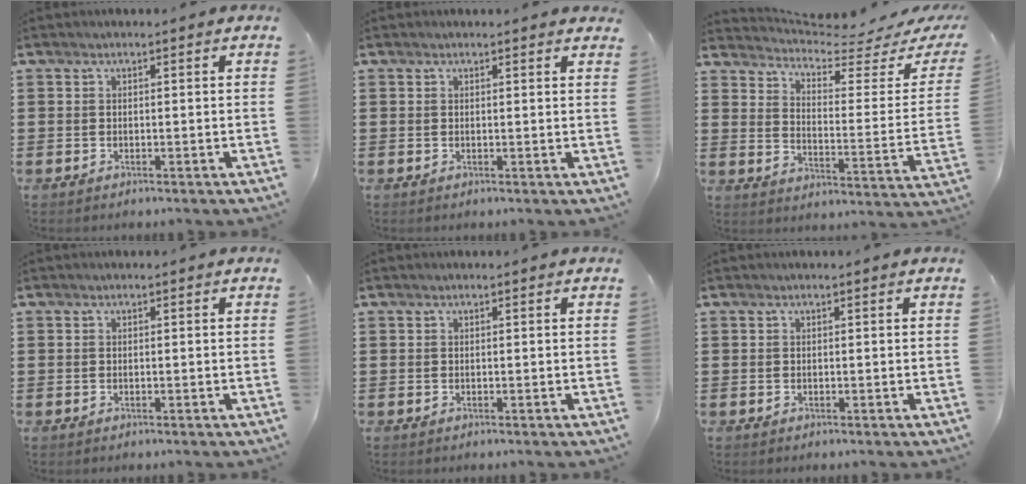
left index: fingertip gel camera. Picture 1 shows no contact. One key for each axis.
{"total": 0.8, "fx": 0.8, "fy": 0.0, "fz": 0.3, "tx": -0.007, "ty": 0.000, "tz": 0.015}
{"total": 4.0, "fx": 3.6, "fy": 0.3, "fz": 1.5, "tx": -0.046, "ty": -0.035, "tz": 0.054}
{"total": 0.0}
{"total": 0.0}
{"total": 0.0}